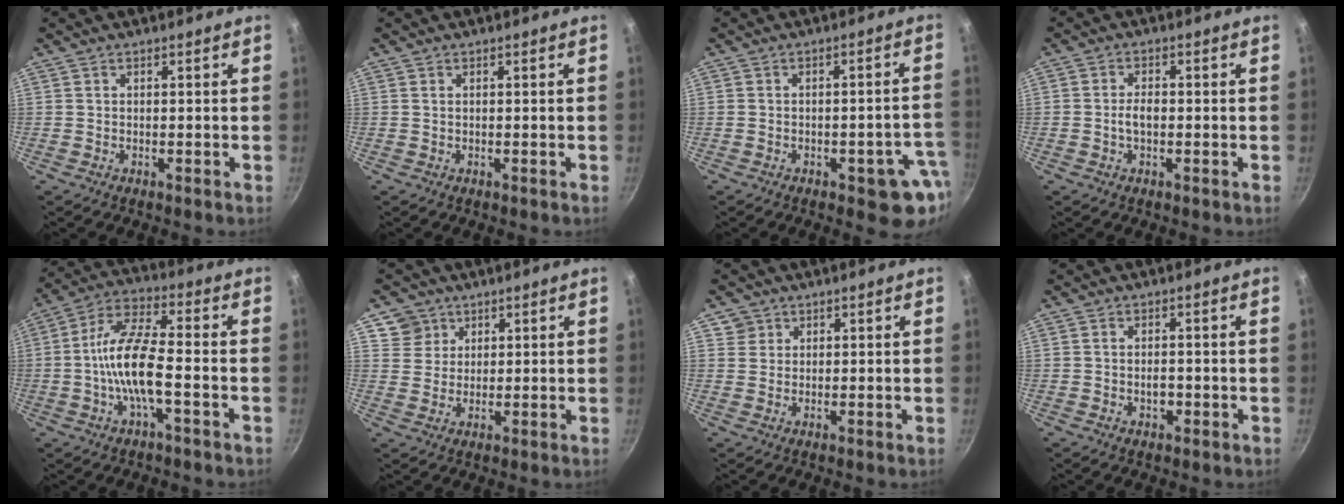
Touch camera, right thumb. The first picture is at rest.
{"total": 0.0}
{"total": 8.4, "force": [-3.2, 4.0, 6.7], "torque": [-0.027, 0.031, -0.035]}
{"total": 2.9, "force": [-0.5, 1.7, 2.3], "torque": [-0.040, 0.012, -0.012]}
{"total": 11.9, "force": [-2.8, 4.0, 10.9], "torque": [-0.214, 0.035, -0.067]}
{"total": 5.2, "force": [2.8, 4.4, 0.3], "torque": [0.030, 0.001, 0.050]}
{"total": 2.9, "force": [1.3, 2.6, 0.1], "torque": [0.021, 0.007, 0.020]}
{"total": 2.2, "force": [-0.6, 1.4, 1.6], "torque": [-0.020, 0.006, -0.008]}